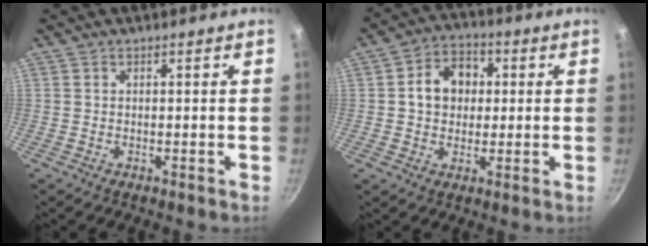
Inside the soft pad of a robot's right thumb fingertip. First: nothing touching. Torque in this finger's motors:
{"motor_torque": [-0.66, 1.01, 0.52, 0.16, 0.04]}